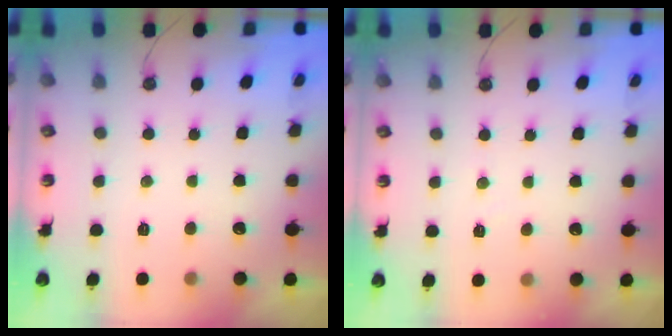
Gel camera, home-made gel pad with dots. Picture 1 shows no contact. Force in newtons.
{"total": 2.0, "press": 2.0, "slide": 0.3}